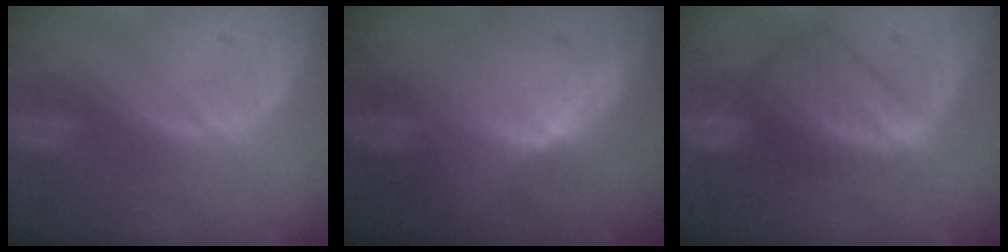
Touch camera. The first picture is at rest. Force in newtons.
{"total": 6.6, "press": 6.2, "slide": 2.3}
{"total": 8.5, "press": 7.5, "slide": 4.1}